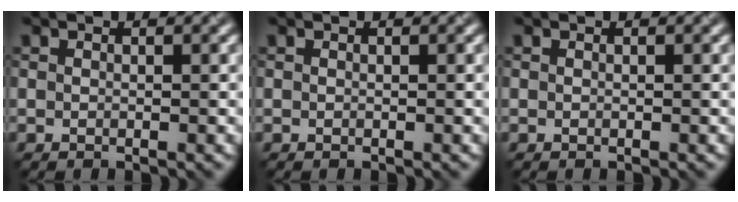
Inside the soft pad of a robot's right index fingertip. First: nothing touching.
{"total": 0.0}
{"total": 0.0}